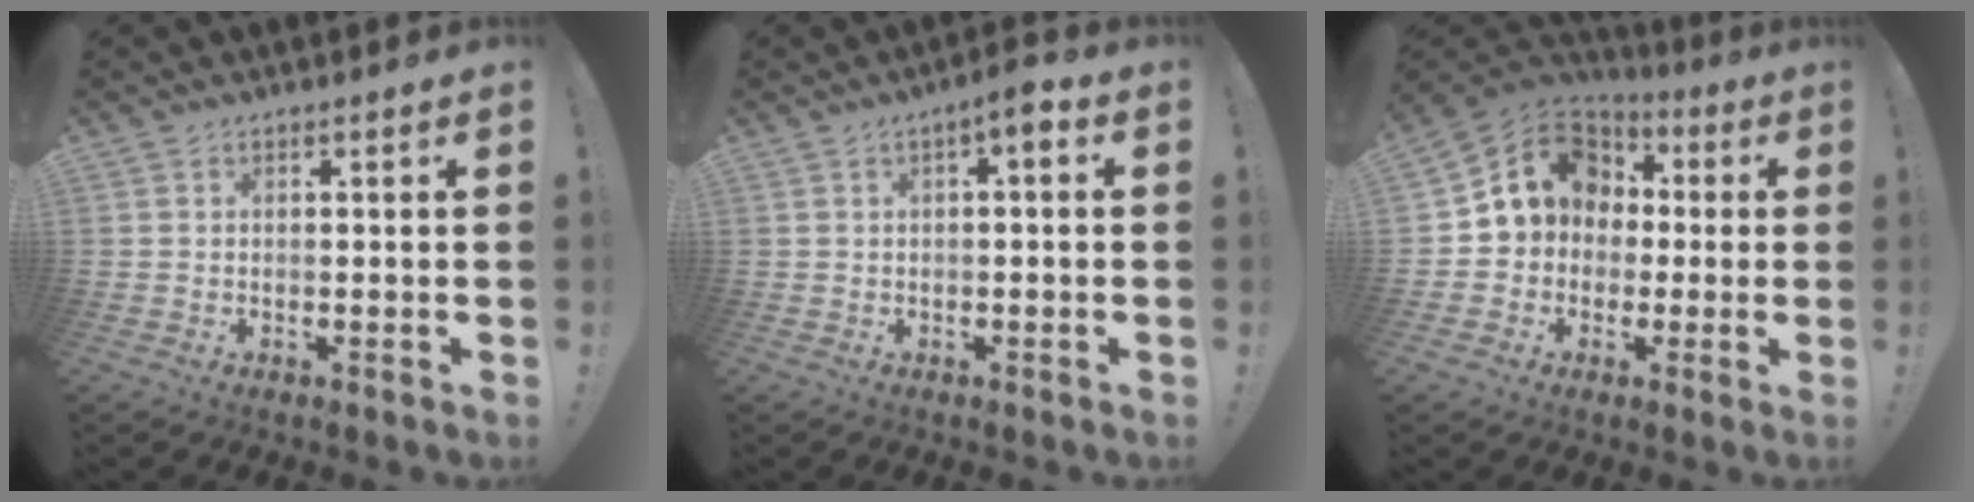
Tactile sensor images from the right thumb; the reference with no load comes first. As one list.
[{"total": 3.6, "force": [0.4, 0.7, 3.5], "torque": [-0.056, 0.001, 0.001]}, {"total": 12.7, "force": [2.7, 11.2, 5.4], "torque": [-0.071, 0.000, 0.062]}]